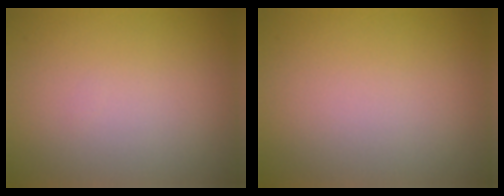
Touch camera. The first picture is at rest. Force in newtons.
{"total": 0.0}